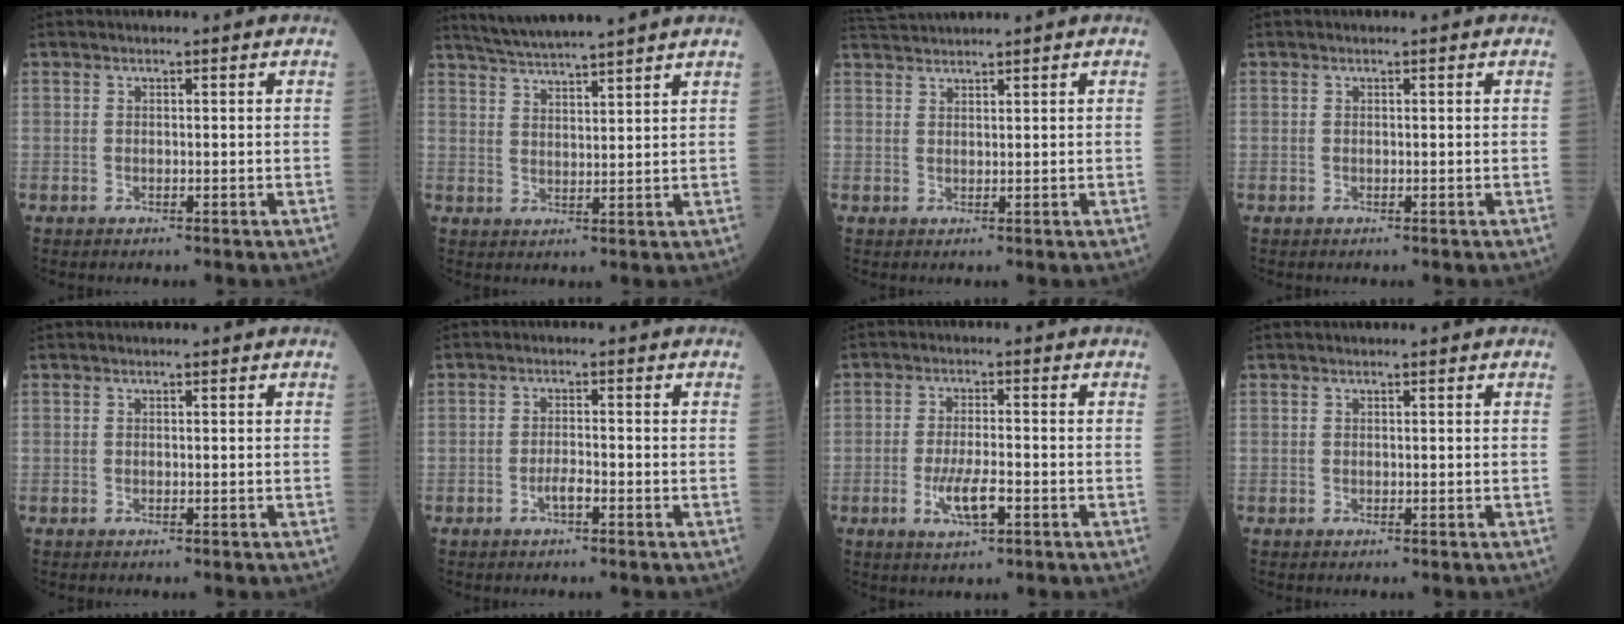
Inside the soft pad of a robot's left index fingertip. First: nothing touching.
{"total": 9.5, "force": [8.6, -1.3, 3.8], "torque": [-0.072, 0.018, 0.135]}
{"total": 3.2, "force": [3.0, -0.9, 0.3], "torque": [-0.010, 0.016, 0.064]}
{"total": 0.0}
{"total": 0.0}
{"total": 2.1, "force": [-1.2, 0.3, 1.6], "torque": [-0.031, 0.002, -0.023]}
{"total": 5.2, "force": [-2.0, 1.1, 4.7], "torque": [-0.096, -0.006, -0.035]}
{"total": 0.0}